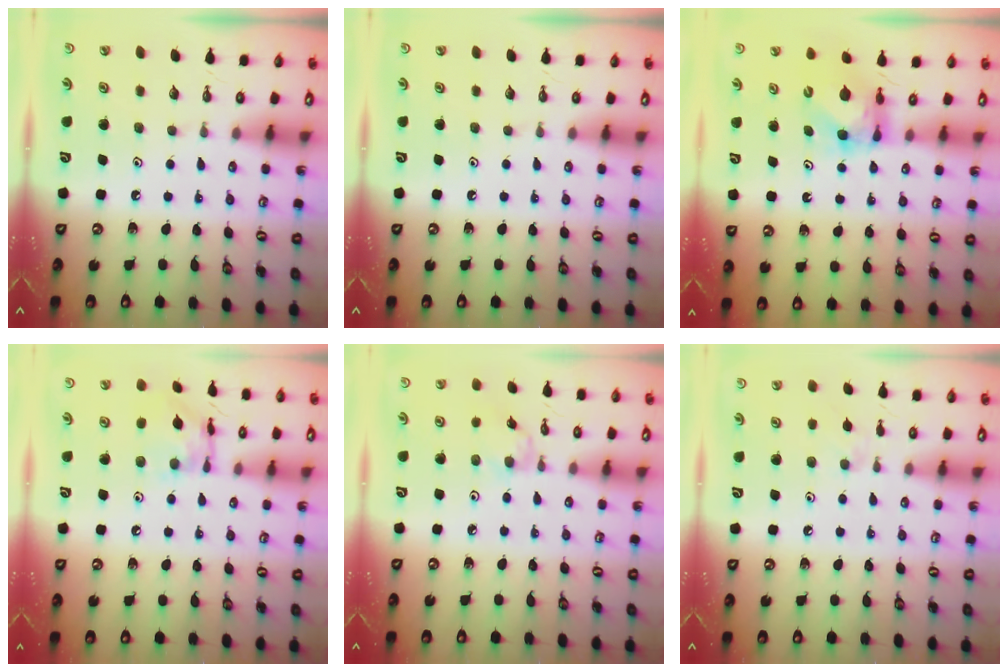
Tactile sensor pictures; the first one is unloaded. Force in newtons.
{"total": 0.0}
{"total": 6.4, "press": 6.3, "slide": 0.7}
{"total": 10.7, "press": 10.6, "slide": 0.8}
{"total": 0.9, "press": 0.9, "slide": 0.3}
{"total": 4.3, "press": 4.3, "slide": 0.7}